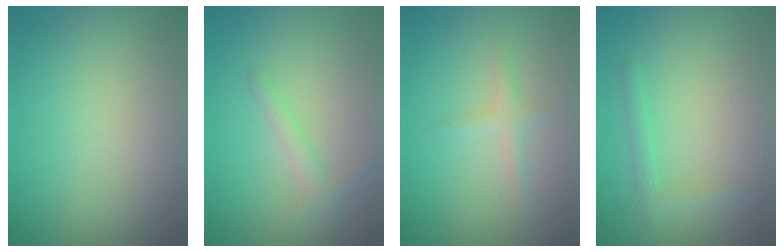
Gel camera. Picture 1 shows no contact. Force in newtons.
{"total": 1.4, "press": 1.4, "slide": 0.1}
{"total": 1.2, "press": 1.2, "slide": 0.0}
{"total": 1.3, "press": 1.3, "slide": 0.1}